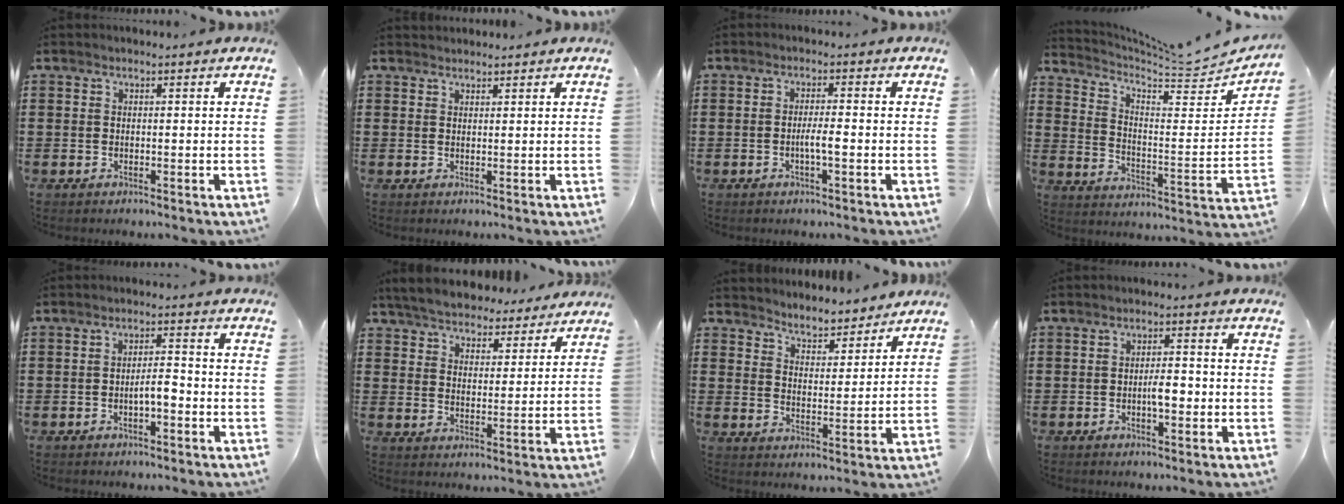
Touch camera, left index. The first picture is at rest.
{"total": 1.3, "force": [1.2, 0.2, 0.0], "torque": [-0.002, 0.000, 0.025]}
{"total": 2.7, "force": [-0.7, 0.3, 2.6], "torque": [-0.055, -0.002, -0.016]}
{"total": 5.3, "force": [4.6, 0.6, 2.5], "torque": [-0.065, -0.045, 0.071]}
{"total": 3.3, "force": [-1.1, 1.0, 2.9], "torque": [-0.054, 0.008, -0.022]}
{"total": 5.7, "force": [5.6, 0.8, 0.6], "torque": [-0.041, -0.026, 0.099]}
{"total": 4.5, "force": [4.5, 0.4, -0.3], "torque": [-0.018, -0.027, 0.078]}
{"total": 3.4, "force": [-0.7, 1.1, 3.1], "torque": [-0.048, 0.003, -0.016]}